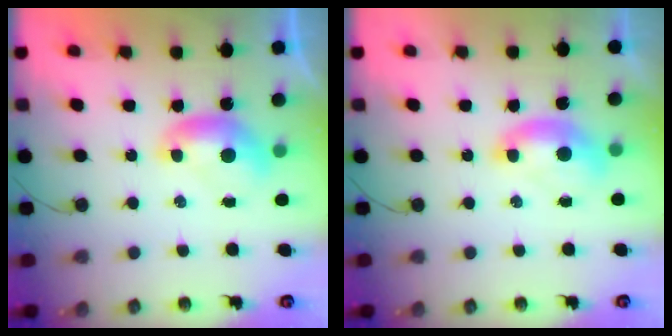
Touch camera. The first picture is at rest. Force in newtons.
{"total": 1.7, "press": 1.7, "slide": 0.5}